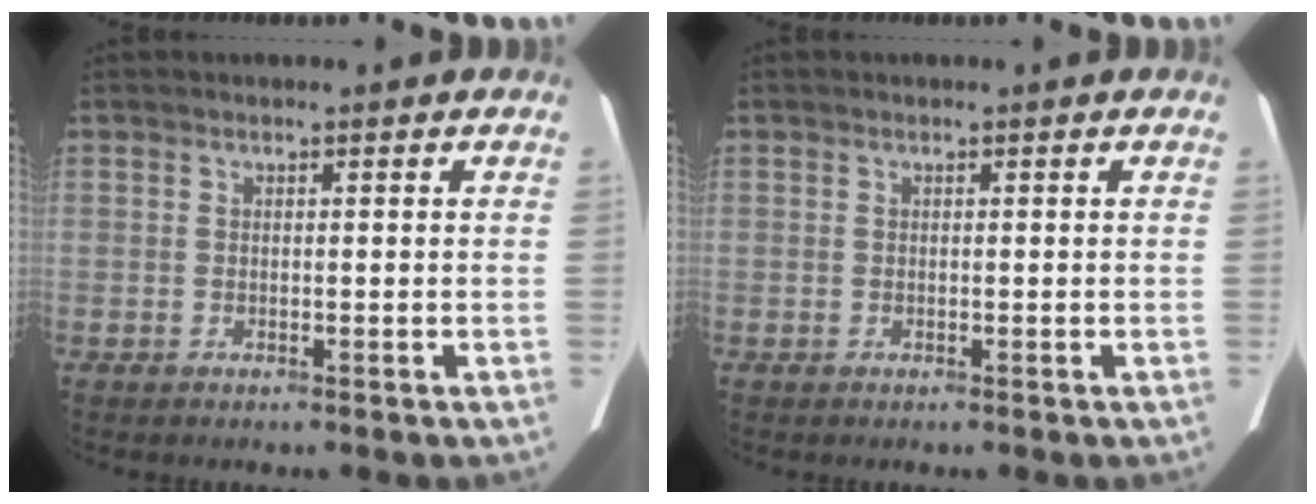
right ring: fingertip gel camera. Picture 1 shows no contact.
{"total": 0.0}